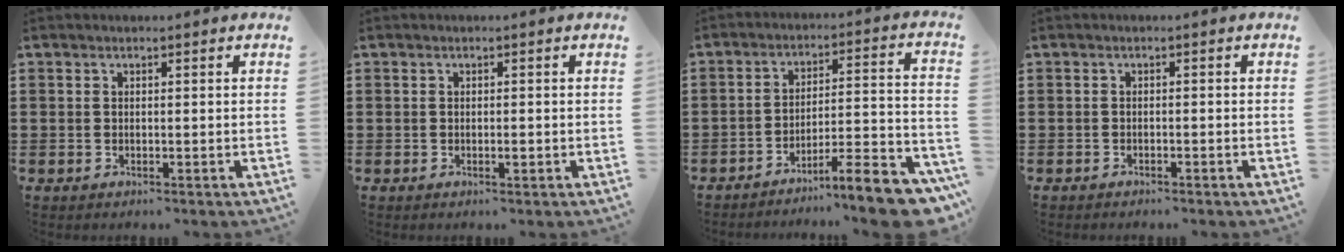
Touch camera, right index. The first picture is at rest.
{"total": 0.8, "force": [-0.2, 0.1, 0.7], "torque": [-0.015, -0.007, -0.001]}
{"total": 9.9, "force": [-8.0, 0.7, 5.8], "torque": [-0.079, 0.013, -0.152]}
{"total": 0.9, "force": [-0.9, 0.1, 0.1], "torque": [-0.005, 0.000, -0.018]}